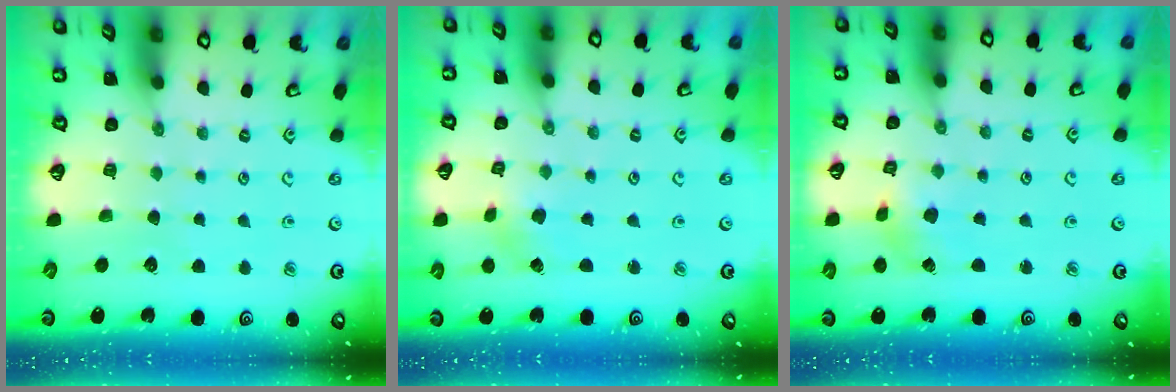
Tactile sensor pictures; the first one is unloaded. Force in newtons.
{"total": 1.6, "press": 1.5, "slide": 0.2}
{"total": 1.4, "press": 1.4, "slide": 0.2}